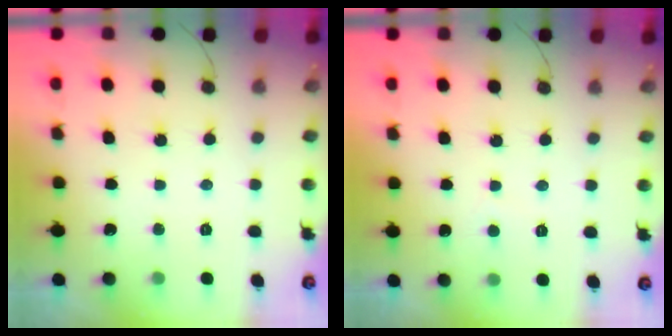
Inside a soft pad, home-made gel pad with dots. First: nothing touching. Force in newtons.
{"total": 1.0, "press": 1.0, "slide": 0.2}